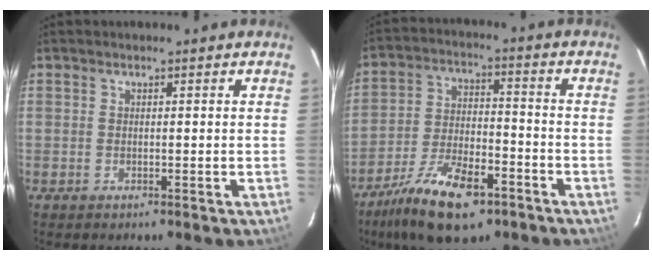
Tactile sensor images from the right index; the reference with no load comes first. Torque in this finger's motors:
{"motor_torque": [1.30, -0.84, 0.49, 0.10]}